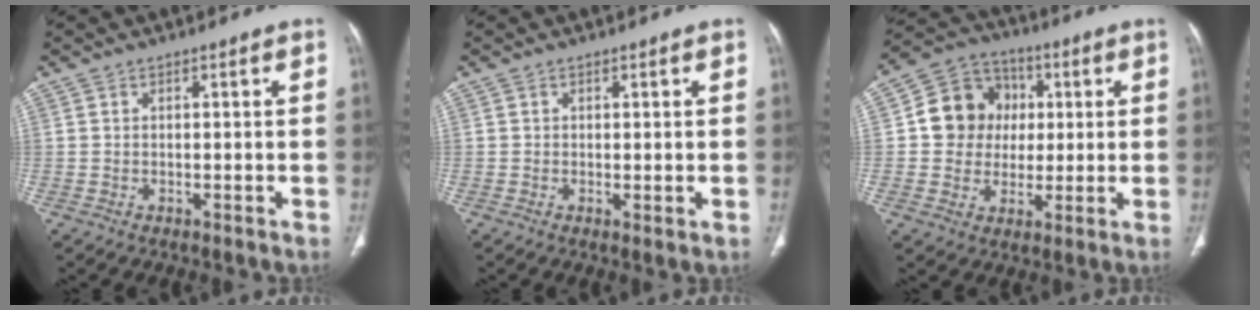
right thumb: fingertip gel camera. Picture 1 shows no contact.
{"total": 0.8, "force": [0.0, 0.3, 0.8], "torque": [-0.018, -0.006, 0.000]}
{"total": 12.0, "force": [1.5, 10.9, 4.9], "torque": [-0.044, 0.013, 0.021]}